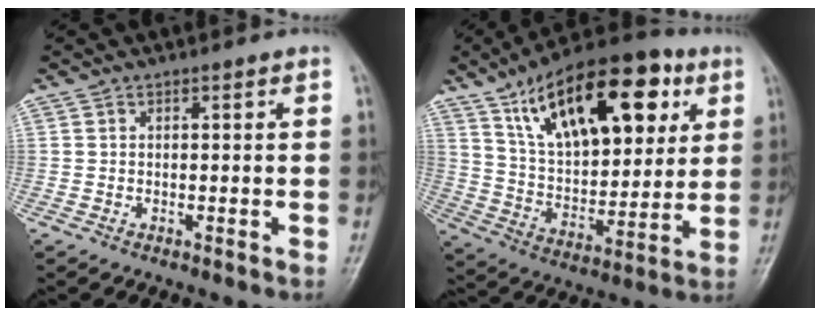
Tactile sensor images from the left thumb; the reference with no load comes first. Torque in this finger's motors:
{"motor_torque": [1.49, 2.10, 1.31, -1.46, 0.44]}